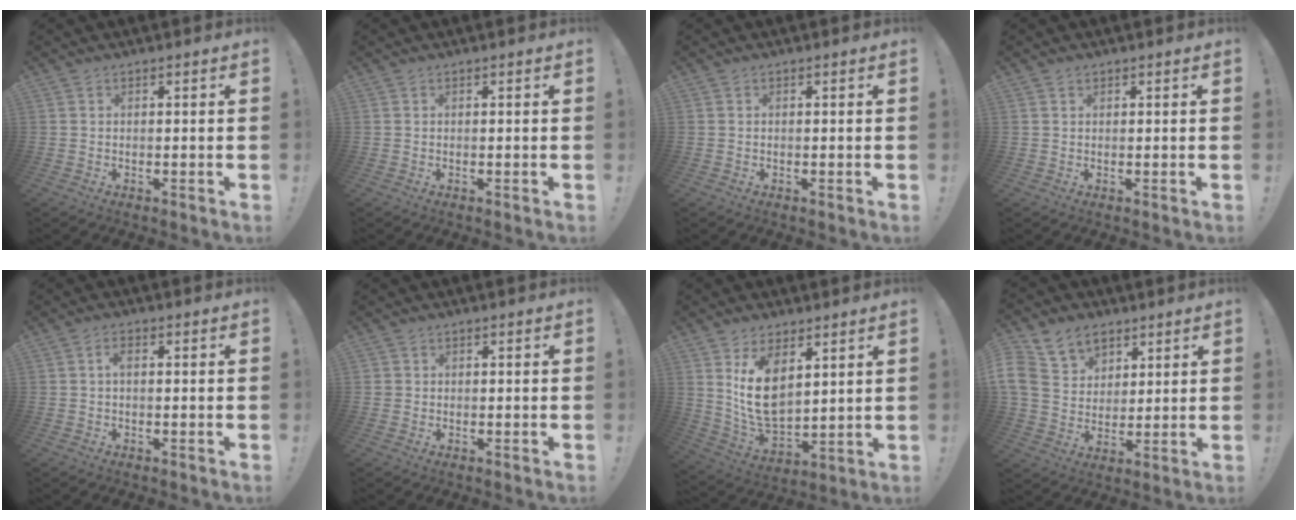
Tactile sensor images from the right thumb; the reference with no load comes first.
{"total": 0.0}
{"total": 0.0}
{"total": 0.6, "force": [0.5, 0.4, 0.1], "torque": [-0.001, -0.002, 0.009]}
{"total": 1.9, "force": [-0.1, 0.8, 1.7], "torque": [-0.029, 0.005, -0.005]}
{"total": 1.1, "force": [0.2, 1.0, 0.2], "torque": [-0.004, 0.002, 0.004]}
{"total": 12.6, "force": [5.9, 7.6, 8.1], "torque": [-0.151, -0.049, 0.108]}
{"total": 14.4, "force": [7.3, 10.6, 6.4], "torque": [-0.120, -0.035, 0.146]}